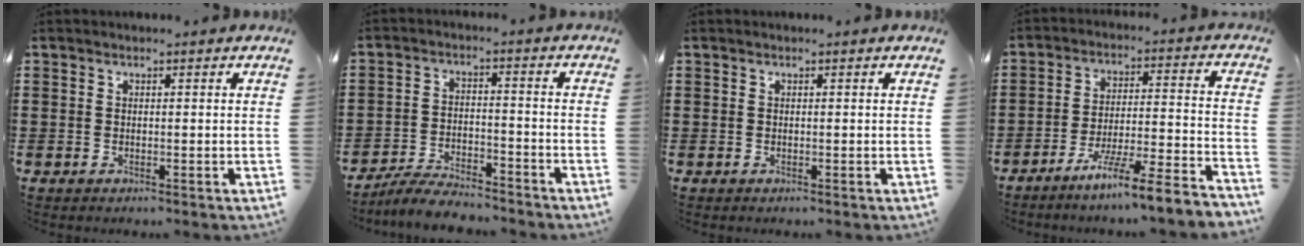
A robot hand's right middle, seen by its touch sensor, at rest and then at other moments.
{"total": 5.5, "force": [-5.2, 0.6, 1.5], "torque": [-0.031, 0.003, -0.103]}
{"total": 0.0}
{"total": 8.3, "force": [-7.1, -0.8, 4.2], "torque": [-0.076, -0.007, -0.139]}